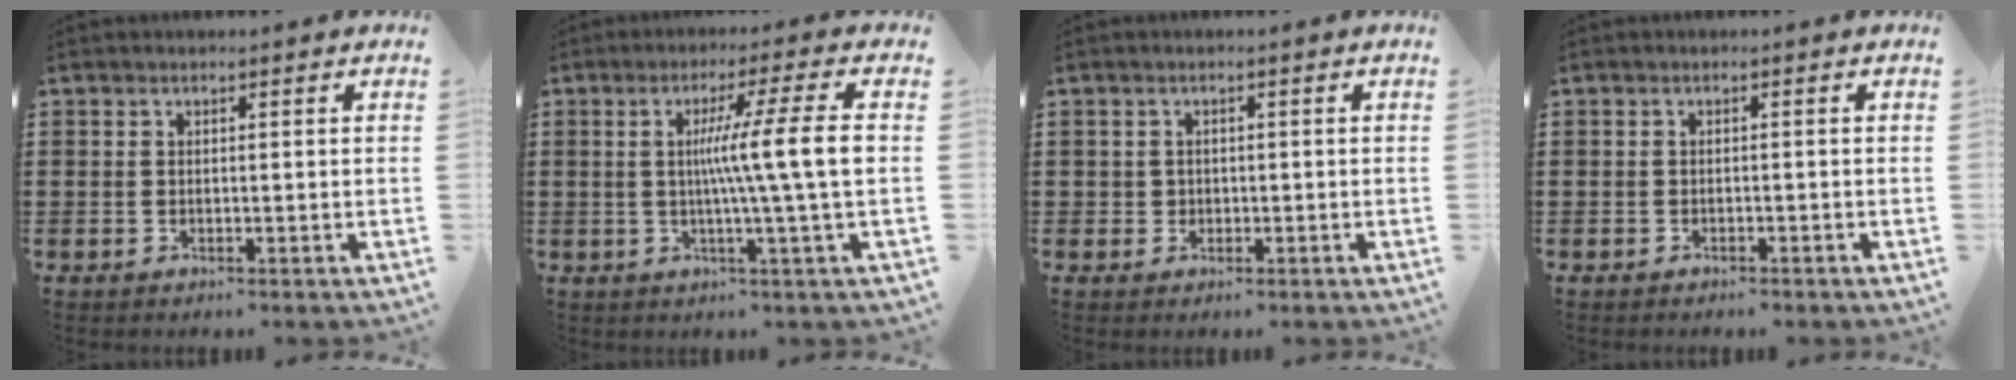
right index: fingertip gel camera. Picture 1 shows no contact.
{"total": 10.1, "force": [0.3, -0.4, 10.1], "torque": [-0.181, -0.003, -0.002]}
{"total": 1.1, "force": [0.0, 1.1, 0.2], "torque": [-0.006, 0.007, -0.002]}
{"total": 0.6, "force": [-0.6, 0.1, 0.2], "torque": [-0.006, -0.002, -0.012]}